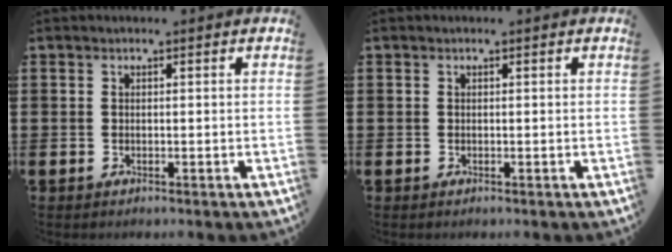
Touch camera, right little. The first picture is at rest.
{"total": 0.0}